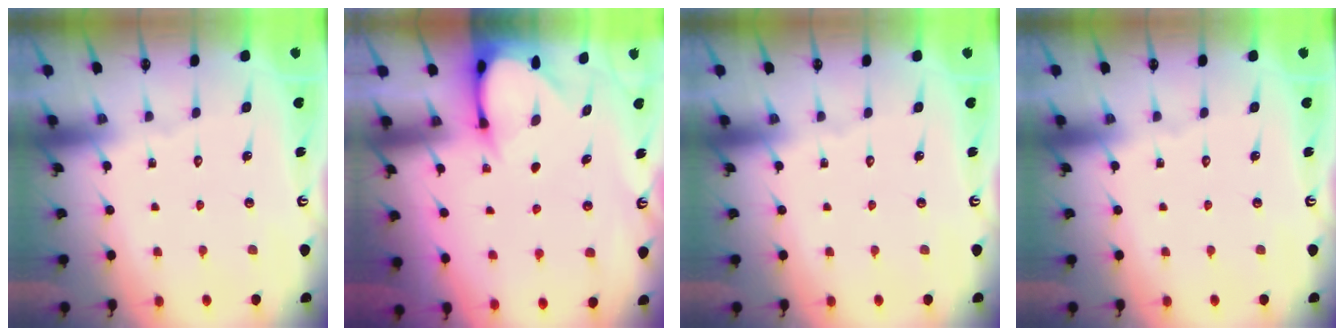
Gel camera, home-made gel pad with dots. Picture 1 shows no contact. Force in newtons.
{"total": 3.7, "press": 3.7, "slide": 0.3}
{"total": 0.0}
{"total": 0.0}